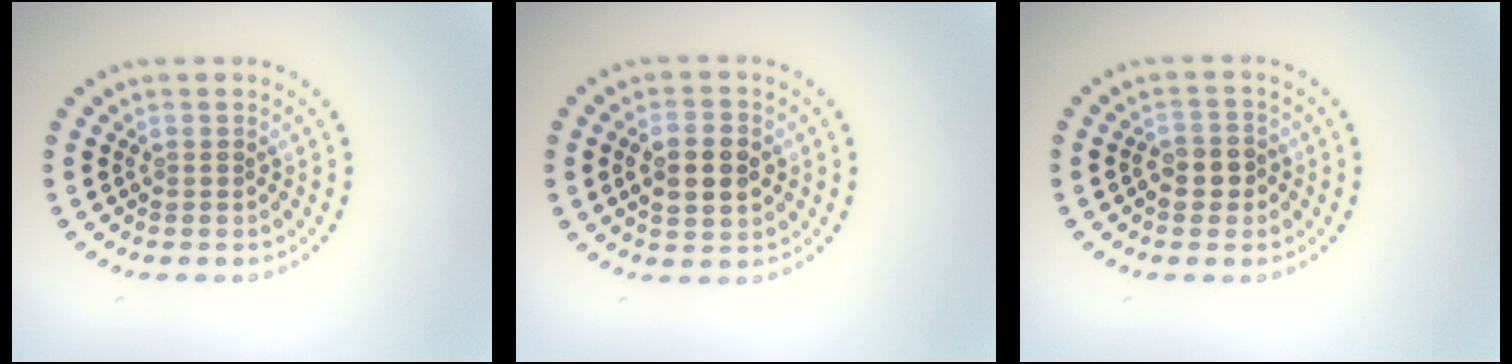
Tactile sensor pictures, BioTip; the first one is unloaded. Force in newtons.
{"total": 5.0, "press": 5.0, "slide": 0.2}
{"total": 2.5, "press": 2.4, "slide": 0.6}